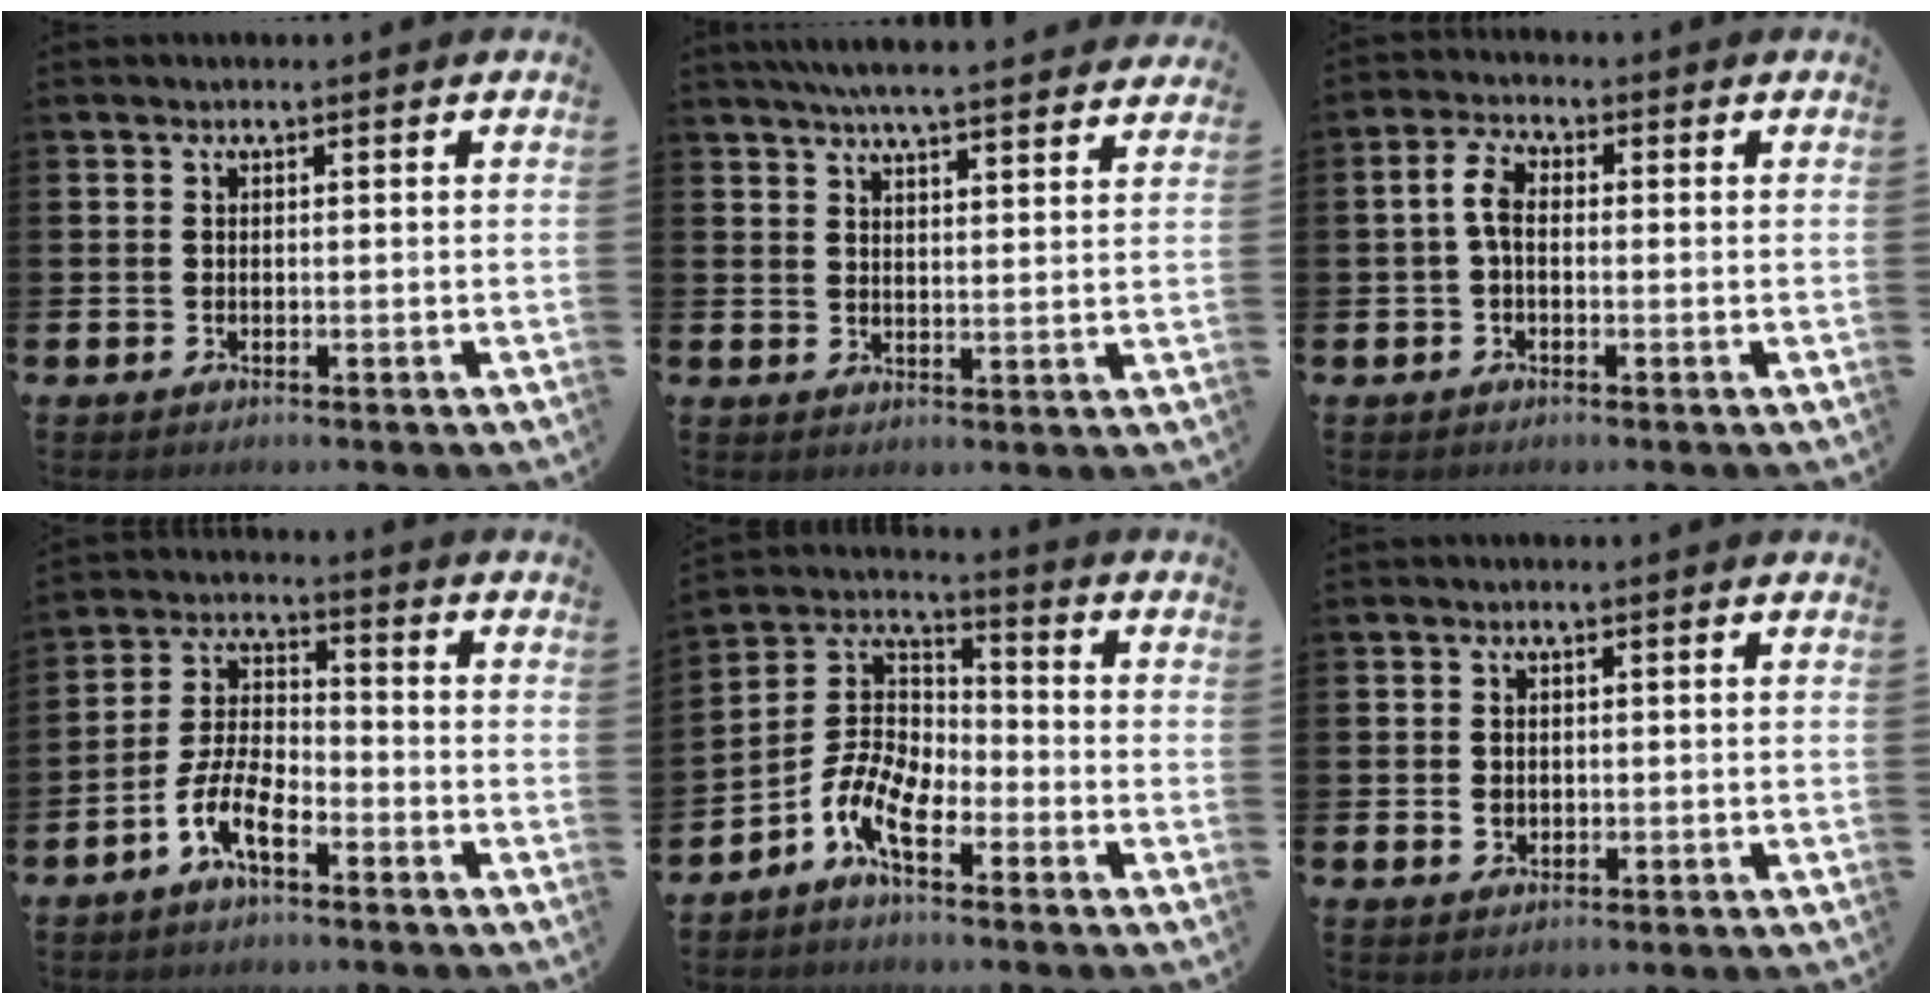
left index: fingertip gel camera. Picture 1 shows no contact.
{"total": 6.2, "force": [6.0, 0.0, 1.6], "torque": [-0.043, -0.028, 0.107]}
{"total": 4.0, "force": [0.2, 2.3, 3.3], "torque": [-0.057, 0.007, -0.001]}
{"total": 6.5, "force": [-3.9, 2.3, 4.6], "torque": [-0.116, -0.006, -0.080]}
{"total": 7.4, "force": [-4.9, 3.4, 4.4], "torque": [-0.122, -0.009, -0.106]}
{"total": 1.5, "force": [0.0, 1.3, 0.6], "torque": [-0.013, 0.010, -0.003]}